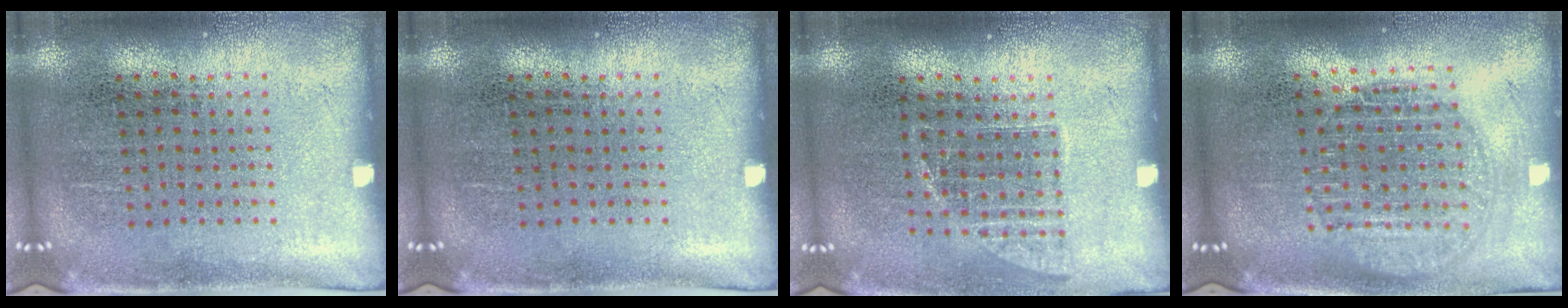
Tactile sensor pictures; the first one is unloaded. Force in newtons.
{"total": 0.0}
{"total": 0.9, "press": 0.8, "slide": 0.3}
{"total": 1.7, "press": 1.5, "slide": 0.9}